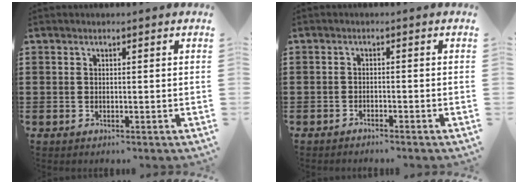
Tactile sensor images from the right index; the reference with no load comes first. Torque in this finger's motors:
{"motor_torque": [0.10, 0.25, -0.02, -0.02]}